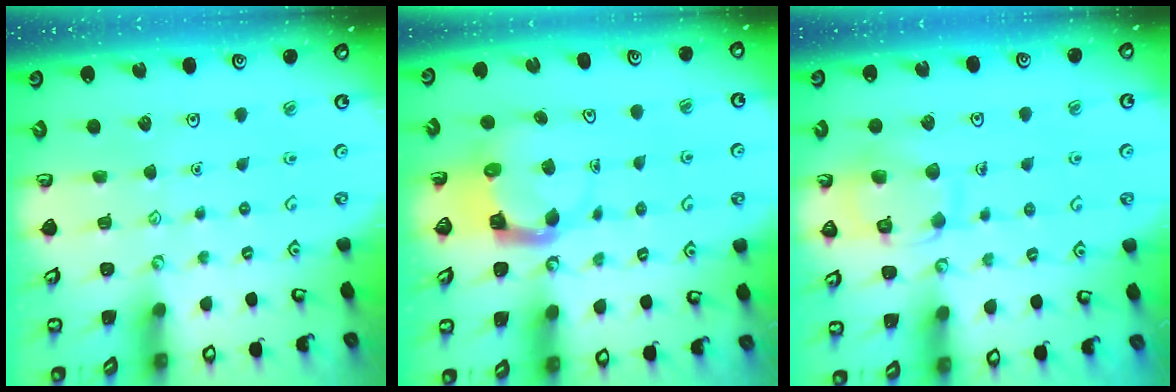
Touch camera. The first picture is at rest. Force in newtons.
{"total": 3.6, "press": 3.6, "slide": 0.5}
{"total": 12.5, "press": 12.4, "slide": 0.9}